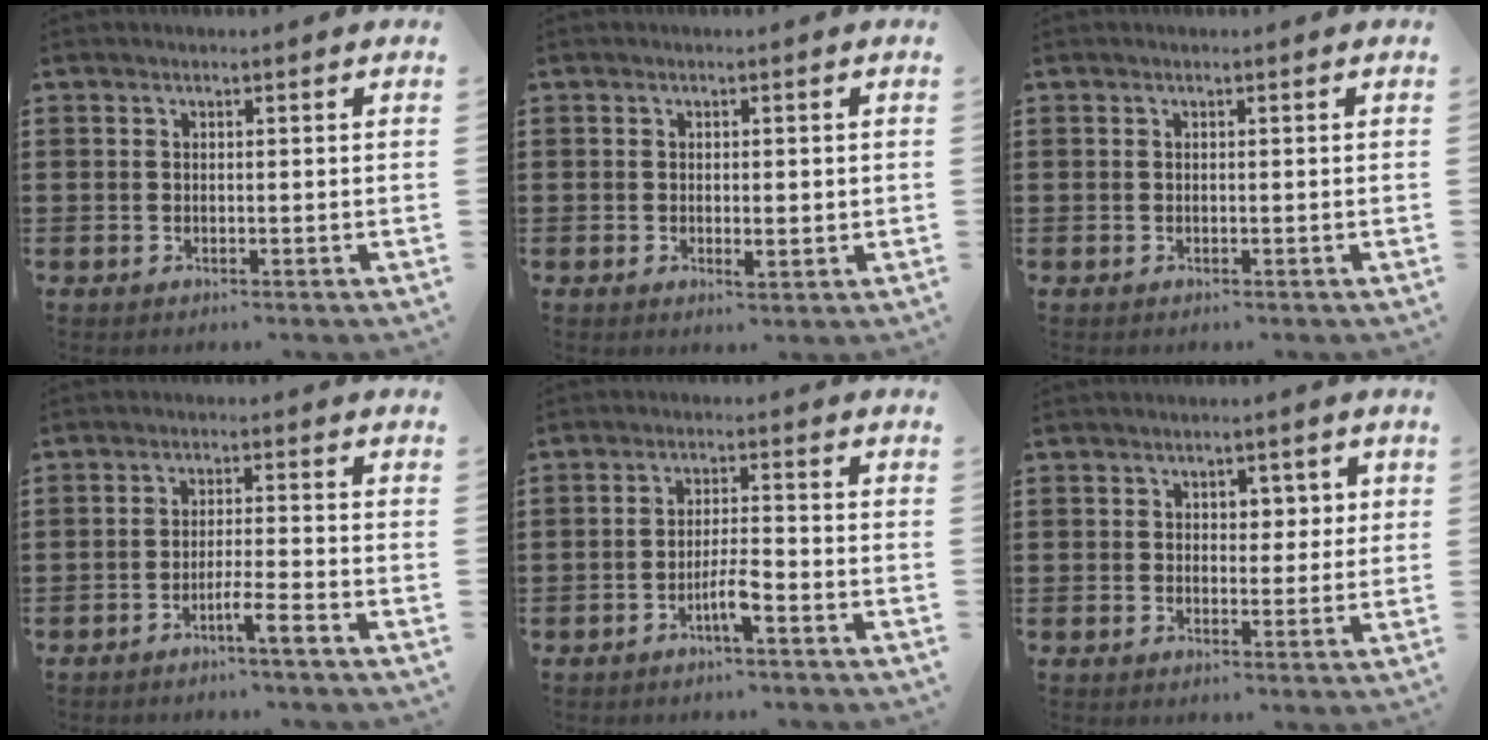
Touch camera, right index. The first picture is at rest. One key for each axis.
{"total": 1.6, "fx": -0.2, "fy": 0.8, "fz": 1.3, "tx": -0.025, "ty": 0.002, "tz": -0.003}
{"total": 0.0}
{"total": 3.8, "fx": -2.9, "fy": -0.2, "fz": 2.5, "tx": -0.041, "ty": 0.000, "tz": -0.053}
{"total": 4.1, "fx": -2.3, "fy": 0.5, "fz": 3.3, "tx": -0.071, "ty": -0.003, "tz": -0.046}
{"total": 2.8, "fx": 1.1, "fy": 2.0, "fz": 1.6, "tx": -0.021, "ty": 0.005, "tz": 0.013}